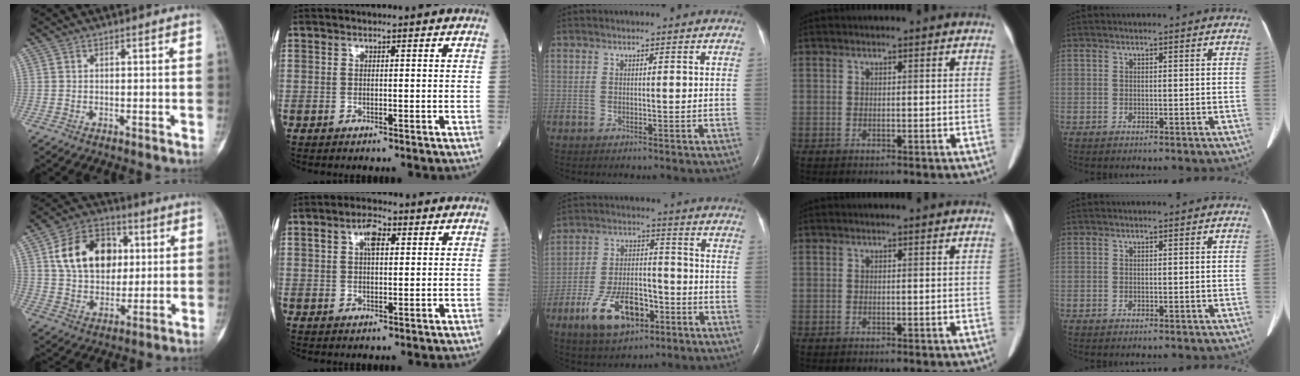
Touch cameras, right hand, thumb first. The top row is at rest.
{"thumb": {"total": 16.2, "force": [4.1, 11.7, 10.3], "torque": [-0.139, 0.003, 0.067]}, "index": {"total": 4.1, "force": [1.4, 1.9, 3.3], "torque": [-0.063, 0.015, 0.023]}, "middle": {"total": 12.0, "force": [-6.1, 6.0, 8.4], "torque": [-0.161, 0.008, -0.100]}}